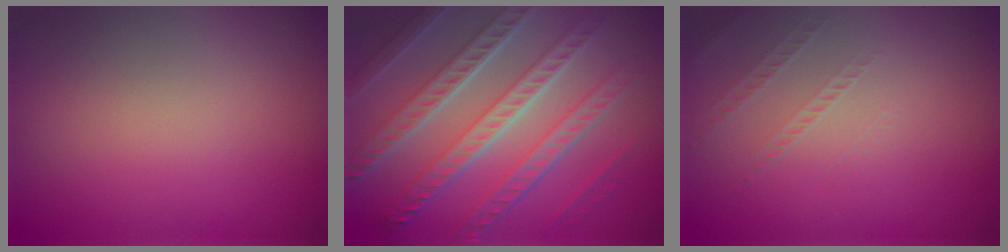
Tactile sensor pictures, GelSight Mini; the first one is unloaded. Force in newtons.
{"total": 8.9, "press": 6.2, "slide": 6.4}
{"total": 1.0, "press": 0.4, "slide": 0.9}